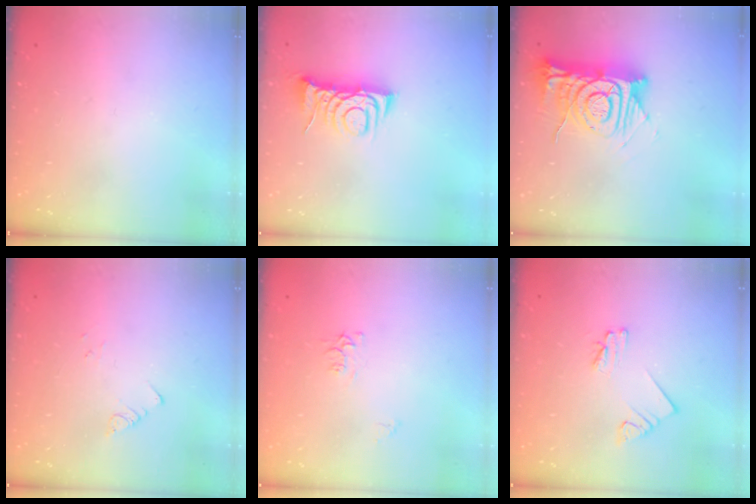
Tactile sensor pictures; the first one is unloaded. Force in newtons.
{"total": 7.1, "press": 7.1, "slide": 0.9}
{"total": 13.6, "press": 13.5, "slide": 1.3}
{"total": 1.9, "press": 1.9, "slide": 0.2}
{"total": 5.0, "press": 5.0, "slide": 0.7}
{"total": 2.3, "press": 2.3, "slide": 0.1}